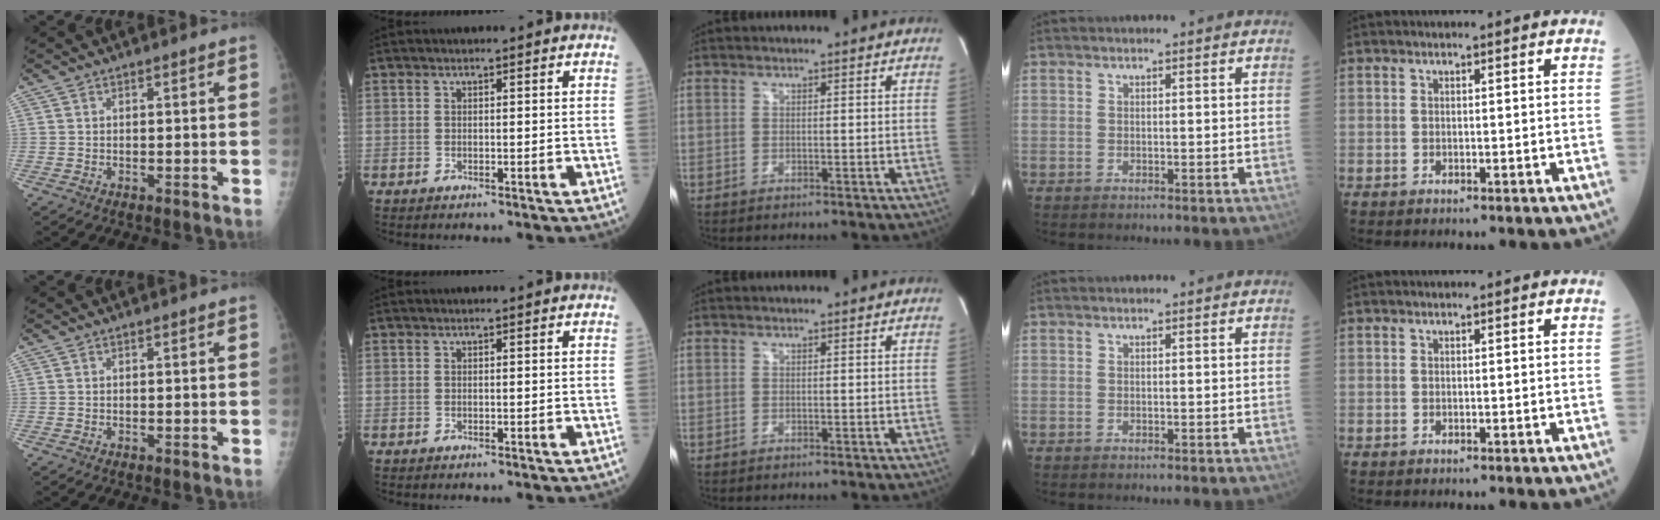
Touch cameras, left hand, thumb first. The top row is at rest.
{}